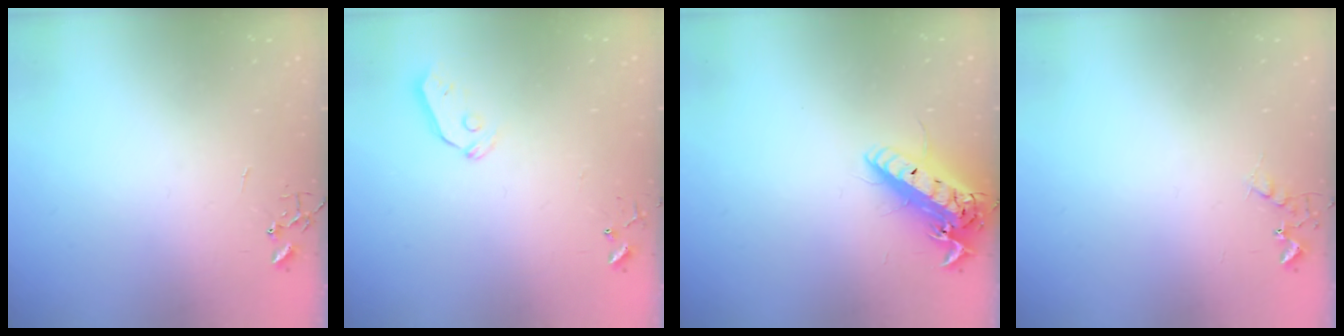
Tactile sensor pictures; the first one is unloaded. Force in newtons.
{"total": 4.9, "press": 4.8, "slide": 0.9}
{"total": 17.4, "press": 16.9, "slide": 4.1}
{"total": 4.8, "press": 4.7, "slide": 0.8}